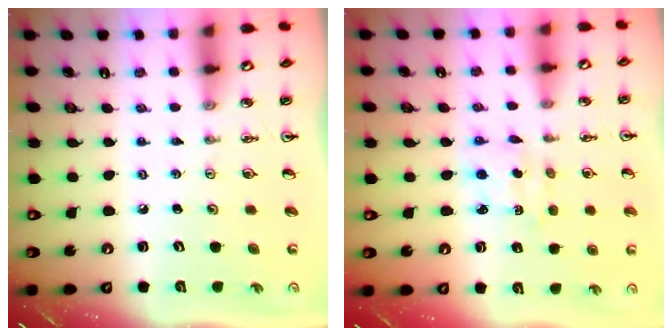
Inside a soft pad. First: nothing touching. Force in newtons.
{"total": 2.3, "press": 2.3, "slide": 0.2}